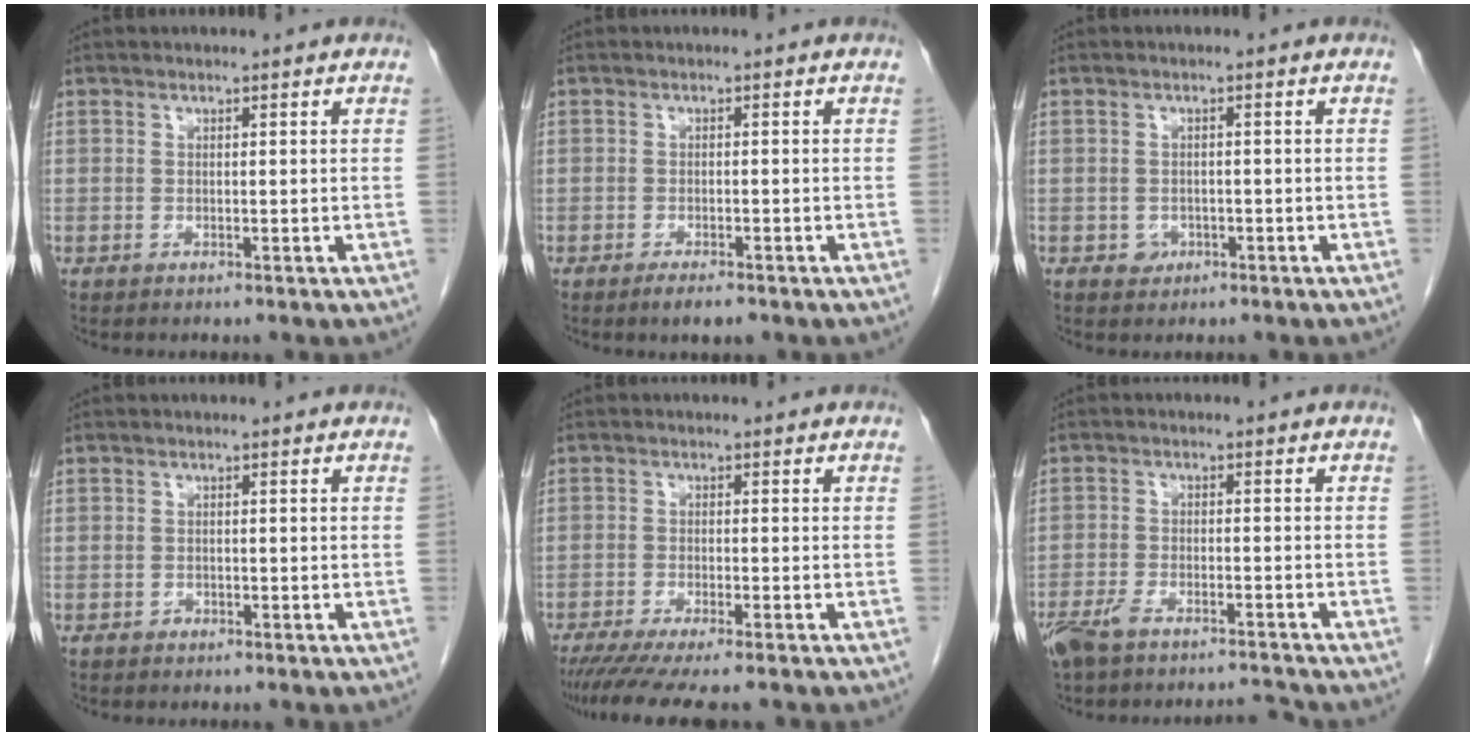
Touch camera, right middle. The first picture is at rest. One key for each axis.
{"total": 2.5, "fx": -1.8, "fy": 0.6, "fz": 1.6, "tx": -0.030, "ty": -0.004, "tz": -0.025}
{"total": 1.7, "fx": -0.8, "fy": 1.4, "fz": 0.5, "tx": -0.005, "ty": 0.006, "tz": -0.008}
{"total": 0.7, "fx": -0.6, "fy": 0.5, "fz": 0.1, "tx": -0.004, "ty": 0.002, "tz": -0.011}
{"total": 10.9, "fx": -9.1, "fy": 0.8, "fz": 5.9, "tx": -0.078, "ty": -0.022, "tz": -0.139}
{"total": 6.8, "fx": -6.2, "fy": 0.9, "fz": 2.7, "tx": -0.055, "ty": 0.000, "tz": -0.112}